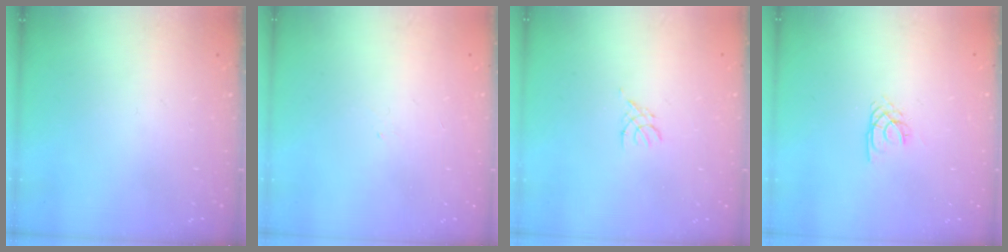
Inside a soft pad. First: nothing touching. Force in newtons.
{"total": 1.3, "press": 1.2, "slide": 0.5}
{"total": 1.8, "press": 1.7, "slide": 0.4}
{"total": 2.2, "press": 2.2, "slide": 0.3}